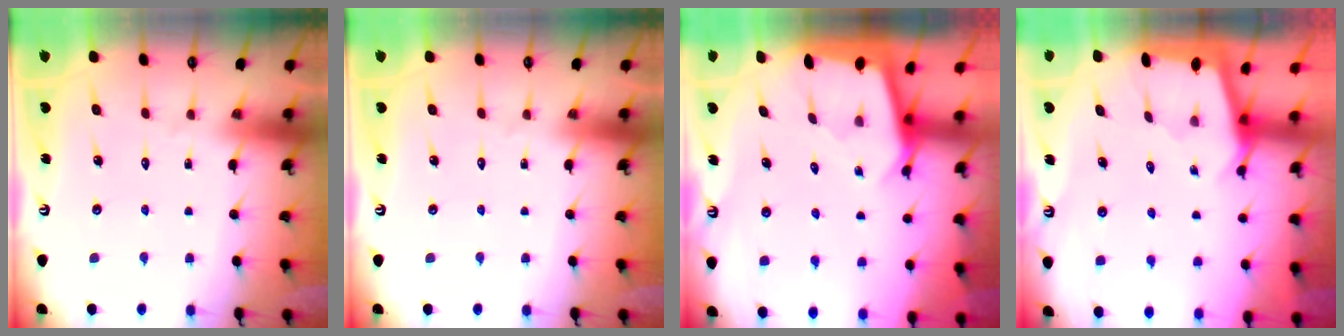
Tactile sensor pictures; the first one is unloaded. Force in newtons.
{"total": 0.0}
{"total": 2.4, "press": 2.4, "slide": 0.3}
{"total": 1.8, "press": 1.7, "slide": 0.1}